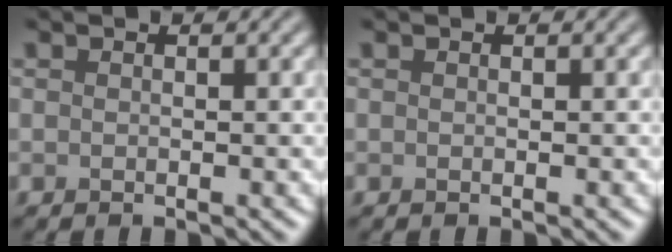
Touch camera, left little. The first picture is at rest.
{"total": 0.0}